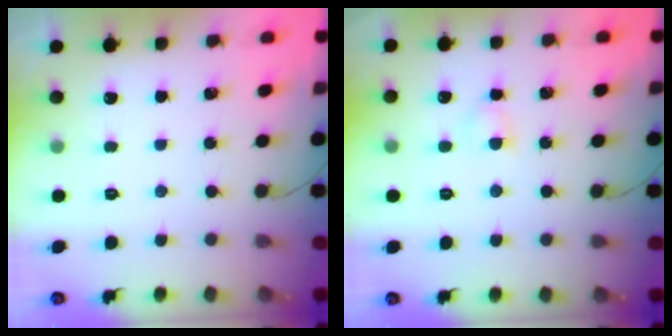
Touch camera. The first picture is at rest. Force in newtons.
{"total": 3.2, "press": 3.0, "slide": 1.2}